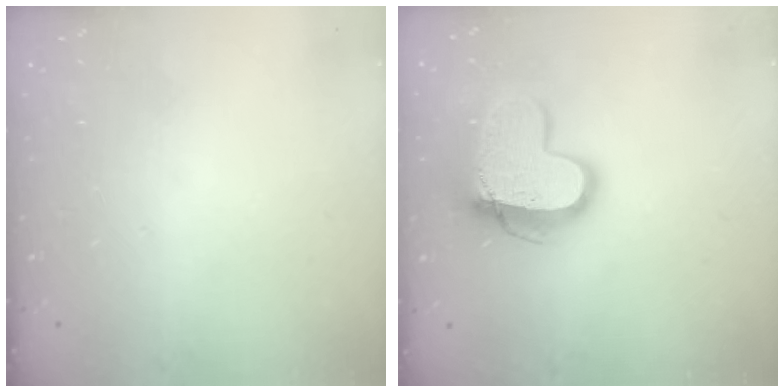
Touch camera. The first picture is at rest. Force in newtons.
{"total": 14.7, "press": 14.7, "slide": 1.3}